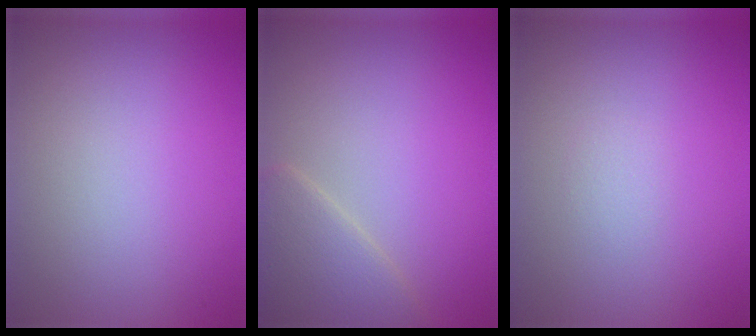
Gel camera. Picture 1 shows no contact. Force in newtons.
{"total": 3.3, "press": 3.3, "slide": 0.2}
{"total": 0.6, "press": 0.6, "slide": 0.1}